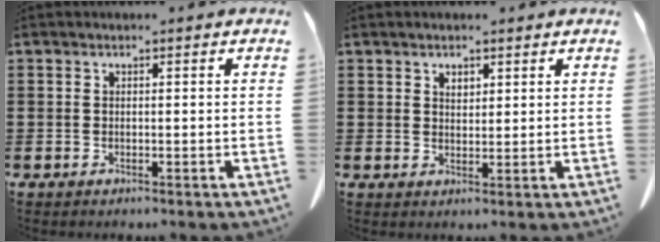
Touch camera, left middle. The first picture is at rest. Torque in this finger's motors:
{"motor_torque": [0.55, 0.53, 0.02, 0.05]}